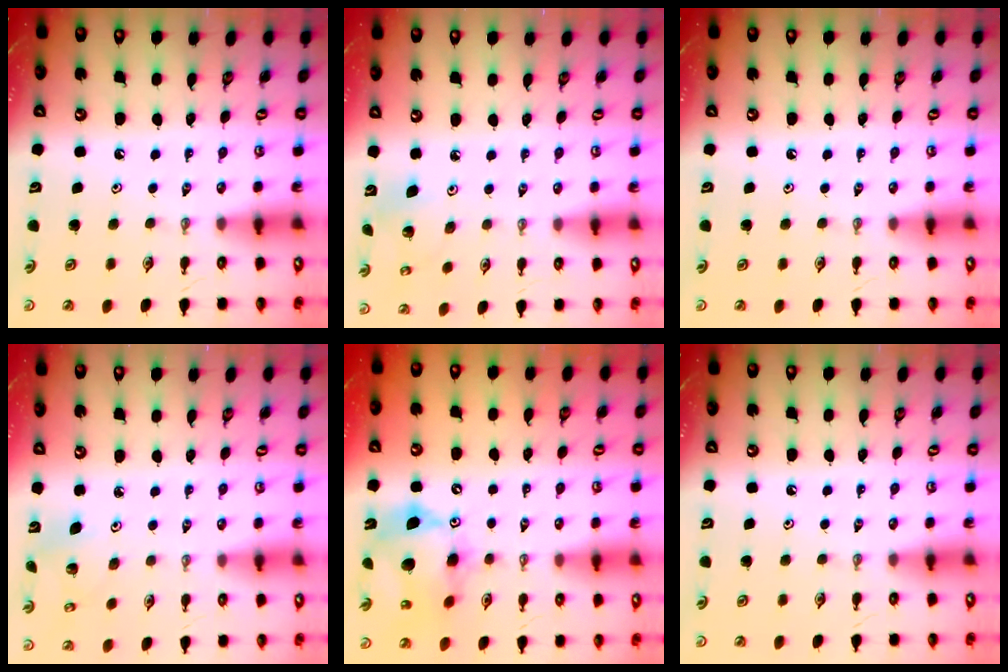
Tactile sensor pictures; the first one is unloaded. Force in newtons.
{"total": 3.7, "press": 3.7, "slide": 0.2}
{"total": 0.0}
{"total": 3.6, "press": 3.5, "slide": 0.4}
{"total": 13.2, "press": 13.1, "slide": 1.4}
{"total": 0.0}